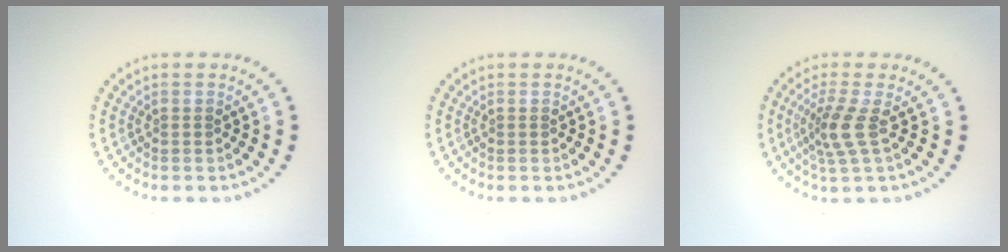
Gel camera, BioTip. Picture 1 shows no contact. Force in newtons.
{"total": 0.0}
{"total": 2.8, "press": 2.1, "slide": 1.9}